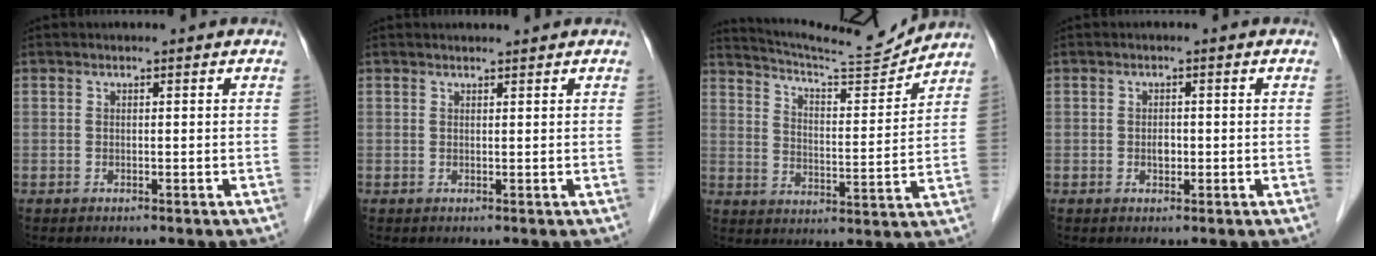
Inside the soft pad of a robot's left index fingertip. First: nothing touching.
{"total": 1.7, "force": [1.6, -0.1, 0.2], "torque": [-0.005, 0.006, 0.027]}
{"total": 13.0, "force": [12.8, -0.9, 2.3], "torque": [-0.047, -0.019, 0.196]}
{"total": 1.2, "force": [-0.1, 0.8, 0.9], "torque": [-0.017, 0.001, -0.001]}